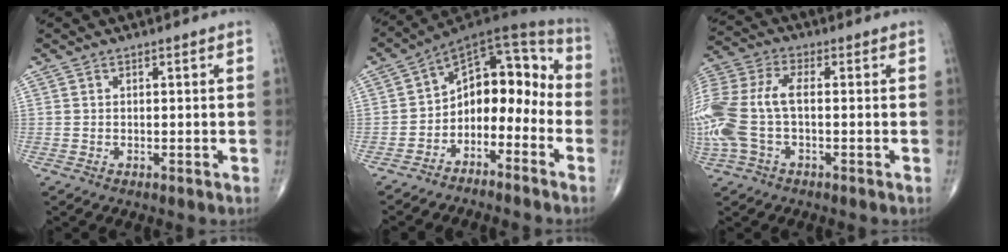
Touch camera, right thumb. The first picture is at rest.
{"total": 13.0, "force": [-4.6, 8.5, 8.8], "torque": [-0.077, 0.095, -0.086]}
{"total": 15.8, "force": [-1.5, 8.4, 13.3], "torque": [-0.339, 0.023, -0.028]}